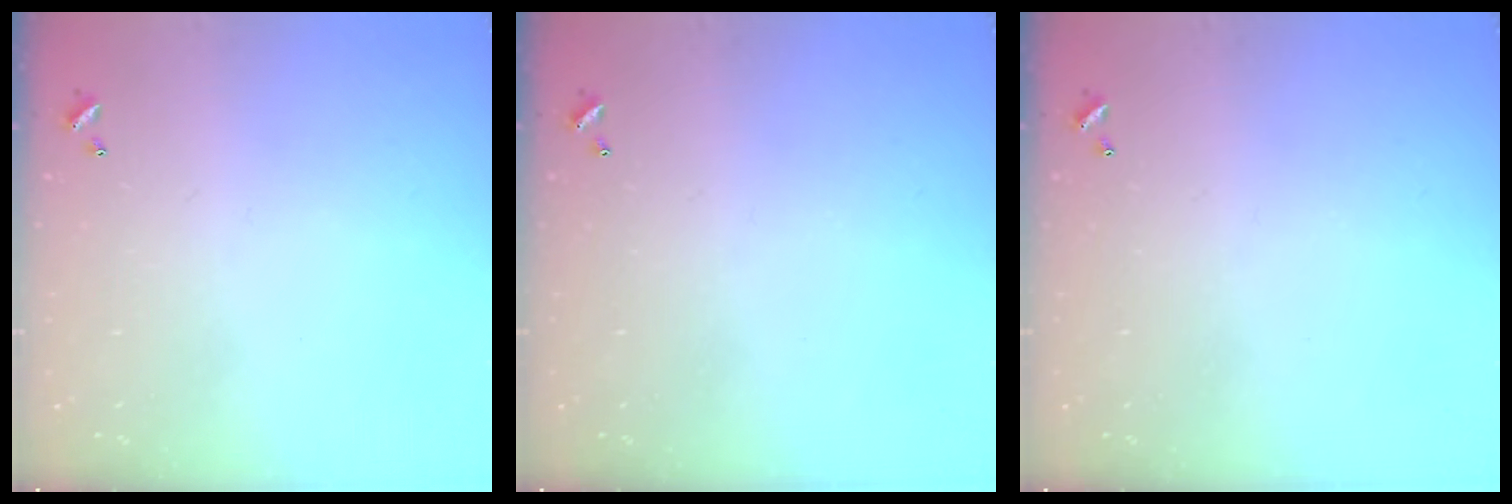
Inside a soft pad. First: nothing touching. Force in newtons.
{"total": 0.0}
{"total": 0.0}